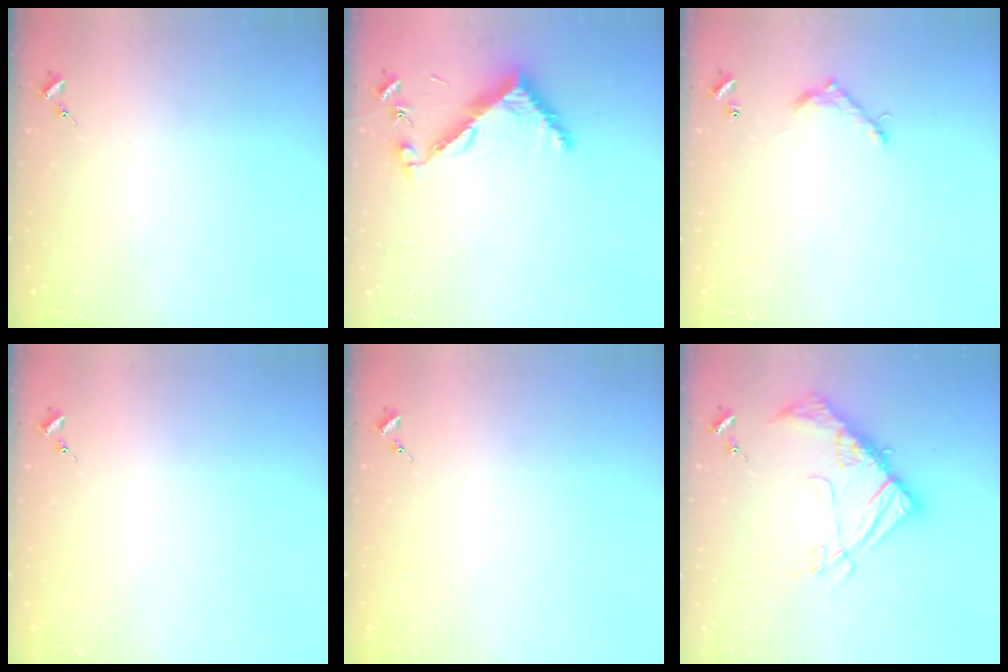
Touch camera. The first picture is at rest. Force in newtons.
{"total": 8.0, "press": 7.9, "slide": 0.4}
{"total": 7.3, "press": 7.3, "slide": 0.6}
{"total": 0.0}
{"total": 0.0}
{"total": 17.2, "press": 17.1, "slide": 1.6}